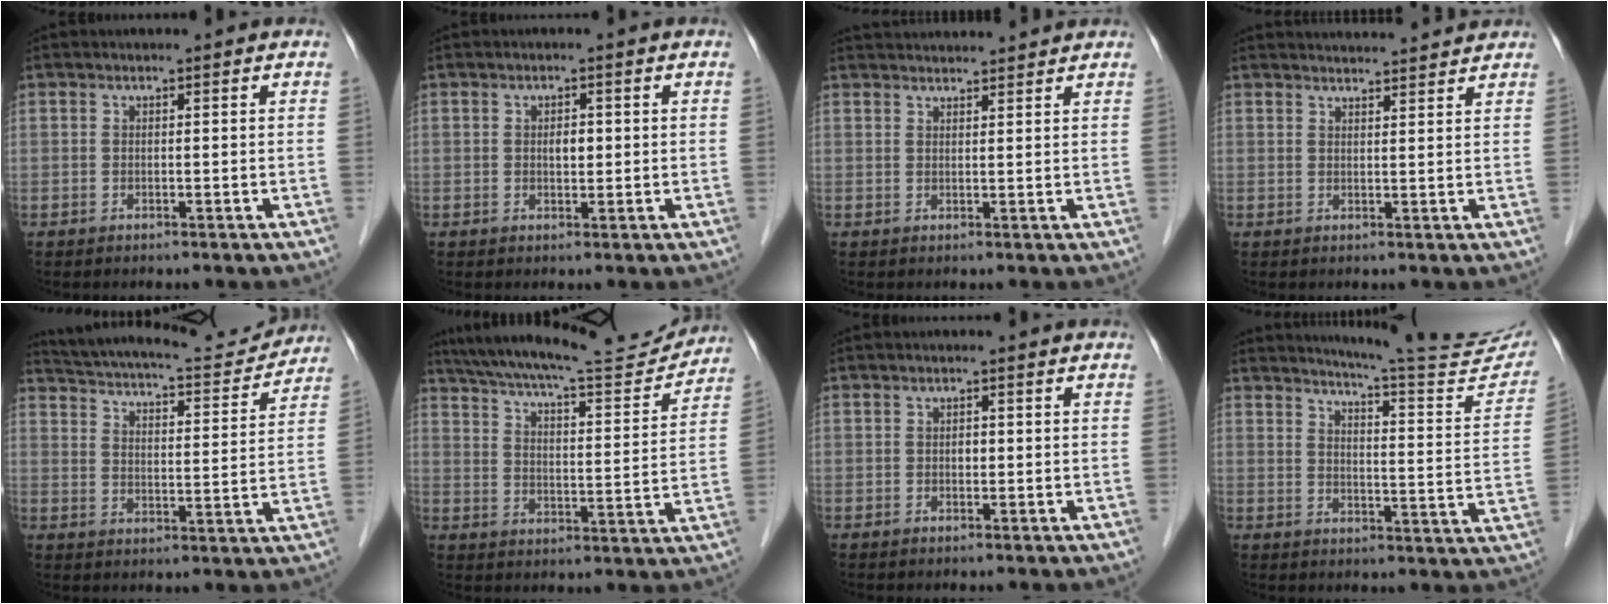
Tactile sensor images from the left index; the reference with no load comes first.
{"total": 1.9, "force": [0.2, 1.0, 1.5], "torque": [-0.025, 0.001, 0.003]}
{"total": 8.7, "force": [8.4, 0.6, 2.1], "torque": [-0.031, 0.034, 0.113]}
{"total": 8.2, "force": [8.1, 0.5, 1.5], "torque": [-0.019, 0.021, 0.096]}
{"total": 16.8, "force": [15.8, 2.7, 5.1], "torque": [-0.088, 0.001, 0.222]}
{"total": 19.5, "force": [18.2, 1.7, 7.0], "torque": [-0.120, -0.012, 0.259]}
{"total": 1.0, "force": [0.0, 0.7, 0.7], "torque": [-0.011, 0.002, -0.001]}
{"total": 17.3, "force": [16.2, 0.4, 6.1], "torque": [-0.087, -0.074, 0.195]}